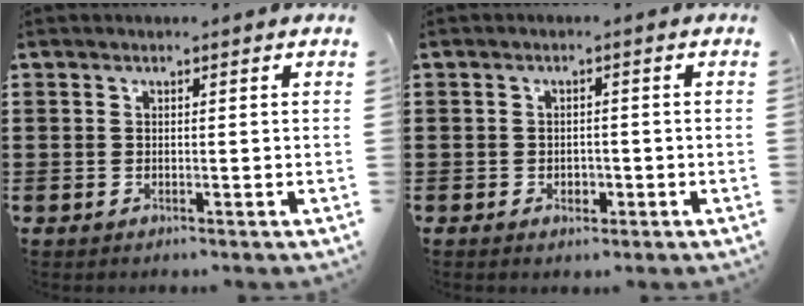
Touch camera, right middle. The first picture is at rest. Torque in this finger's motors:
{"motor_torque": [0.02, 0.00, 0.02, 0.00]}